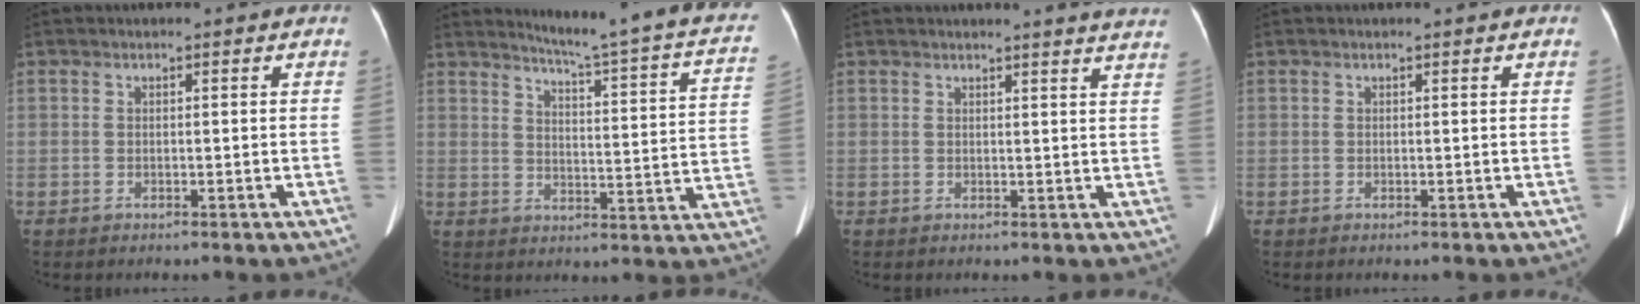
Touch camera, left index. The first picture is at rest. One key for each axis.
{"total": 20.3, "fx": 17.7, "fy": 0.1, "fz": 10.0, "tx": -0.136, "ty": -0.072, "tz": 0.205}
{"total": 8.9, "fx": 8.4, "fy": -0.5, "fz": 2.8, "tx": -0.030, "ty": -0.028, "tz": 0.070}
{"total": 0.0}